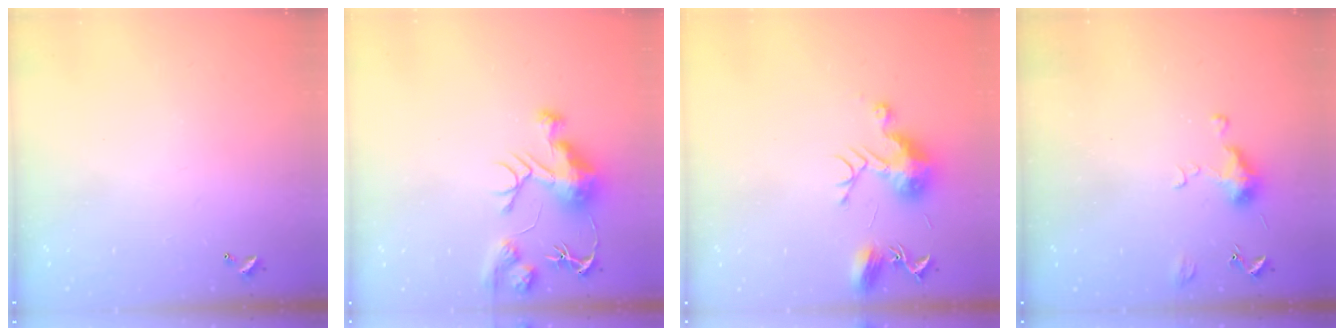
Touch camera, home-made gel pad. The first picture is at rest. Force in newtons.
{"total": 12.3, "press": 12.3, "slide": 1.1}
{"total": 9.6, "press": 9.6, "slide": 0.4}
{"total": 5.9, "press": 5.8, "slide": 0.9}